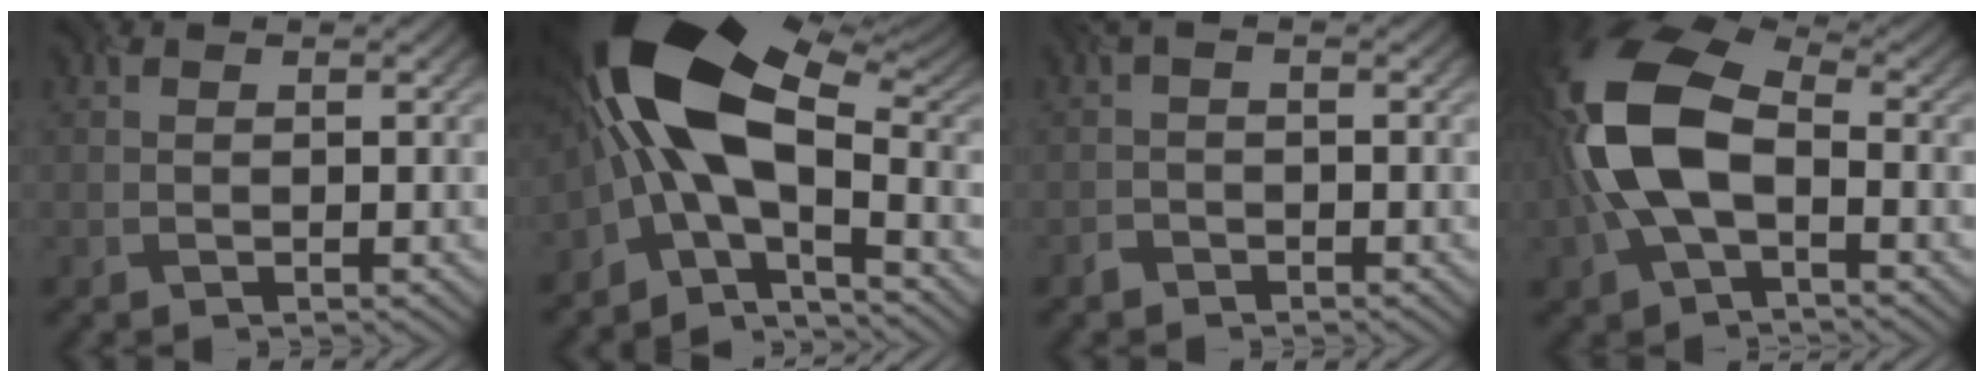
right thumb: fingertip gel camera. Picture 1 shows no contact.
{"total": 15.2, "force": [-1.7, 7.2, 13.3], "torque": [-0.228, 0.006, -0.039]}
{"total": 1.4, "force": [-1.3, 0.6, 0.3], "torque": [-0.009, -0.002, -0.028]}
{"total": 12.8, "force": [-1.4, 7.3, 10.5], "torque": [-0.250, 0.009, -0.042]}